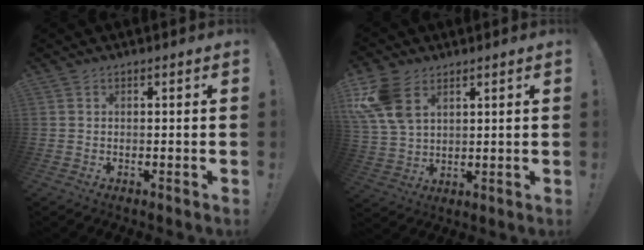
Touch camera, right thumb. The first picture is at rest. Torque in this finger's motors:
{"motor_torque": [0.41, 0.41, 0.26, 0.54, 0.17]}